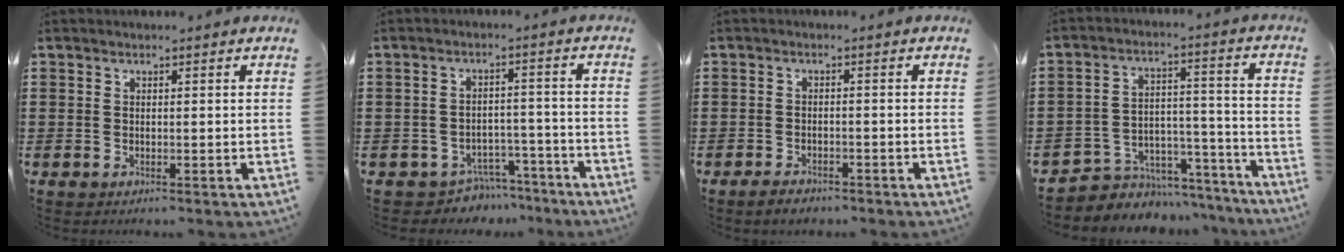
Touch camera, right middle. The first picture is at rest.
{"total": 4.3, "force": [-4.1, 1.3, 0.4], "torque": [-0.013, 0.010, -0.084]}
{"total": 1.8, "force": [-1.6, 0.5, 0.5], "torque": [-0.013, 0.001, -0.034]}
{"total": 5.1, "force": [-4.4, 2.7, 0.3], "torque": [-0.010, 0.018, -0.089]}